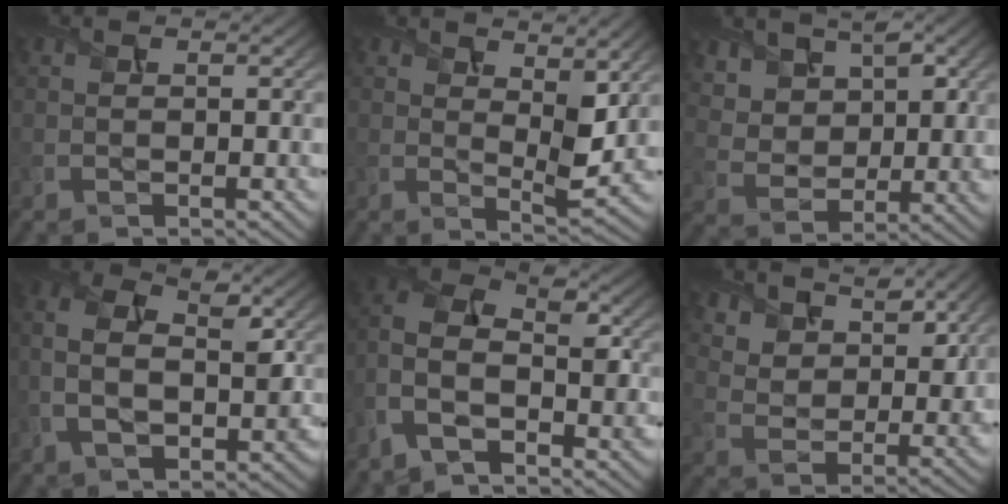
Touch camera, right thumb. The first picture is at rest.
{"total": 6.1, "force": [3.2, 2.5, 4.6], "torque": [-0.085, -0.010, 0.054]}
{"total": 8.1, "force": [4.6, 5.6, 3.7], "torque": [-0.116, -0.018, 0.108]}
{"total": 9.8, "force": [-2.0, 6.3, 7.2], "torque": [-0.138, -0.012, -0.039]}
{"total": 10.9, "force": [-5.5, 6.3, 6.9], "torque": [-0.163, -0.020, -0.101]}
{"total": 9.4, "force": [7.3, 4.5, 3.9], "torque": [-0.094, -0.029, 0.144]}